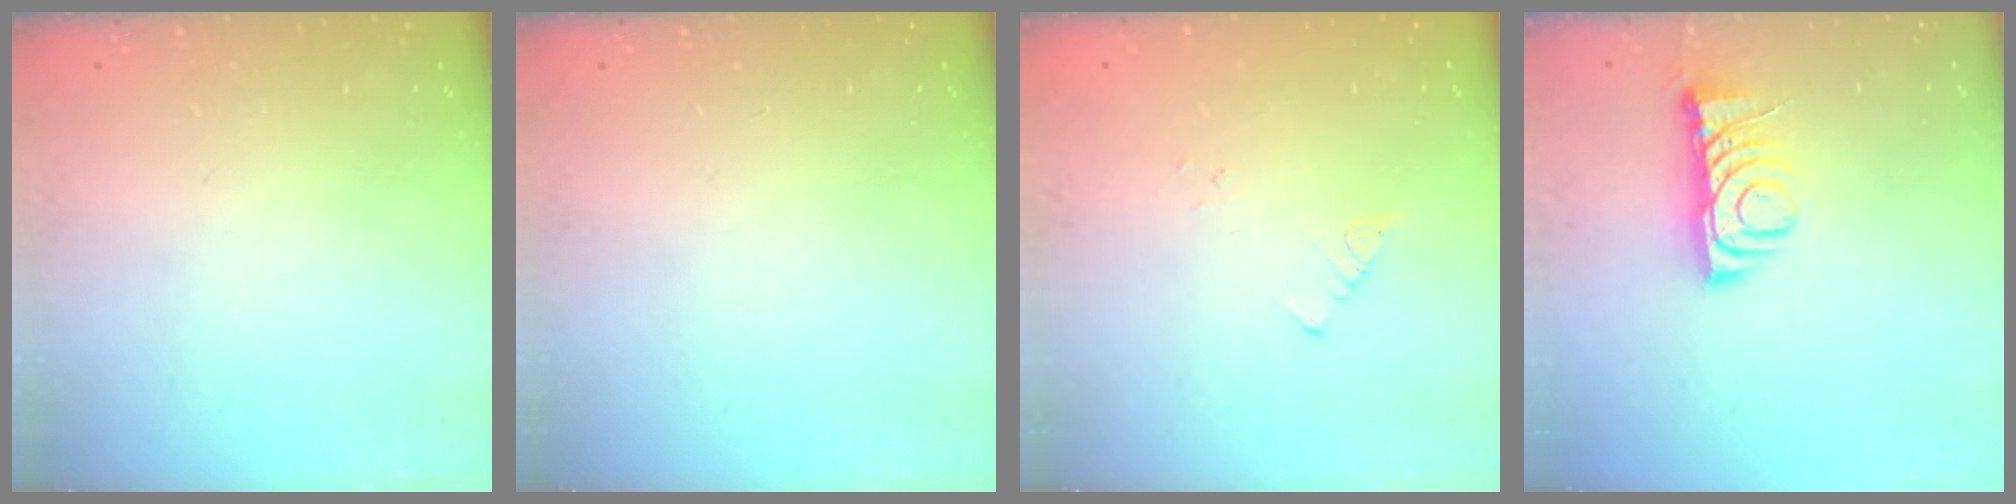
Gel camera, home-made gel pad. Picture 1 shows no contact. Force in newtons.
{"total": 0.0}
{"total": 1.8, "press": 1.8, "slide": 0.2}
{"total": 7.0, "press": 7.0, "slide": 0.7}